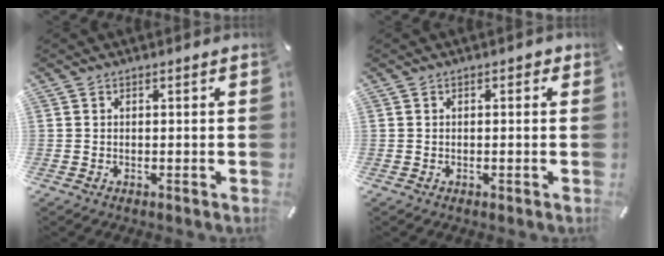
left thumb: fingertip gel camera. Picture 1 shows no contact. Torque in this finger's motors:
{"motor_torque": [-0.15, -0.09, 0.07, 0.10, 0.02]}